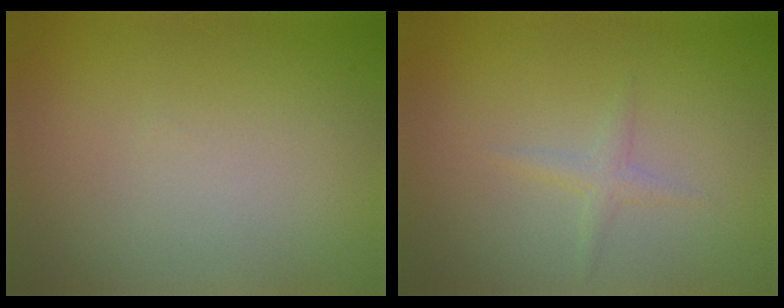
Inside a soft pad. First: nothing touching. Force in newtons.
{"total": 1.1, "press": 1.1, "slide": 0.0}